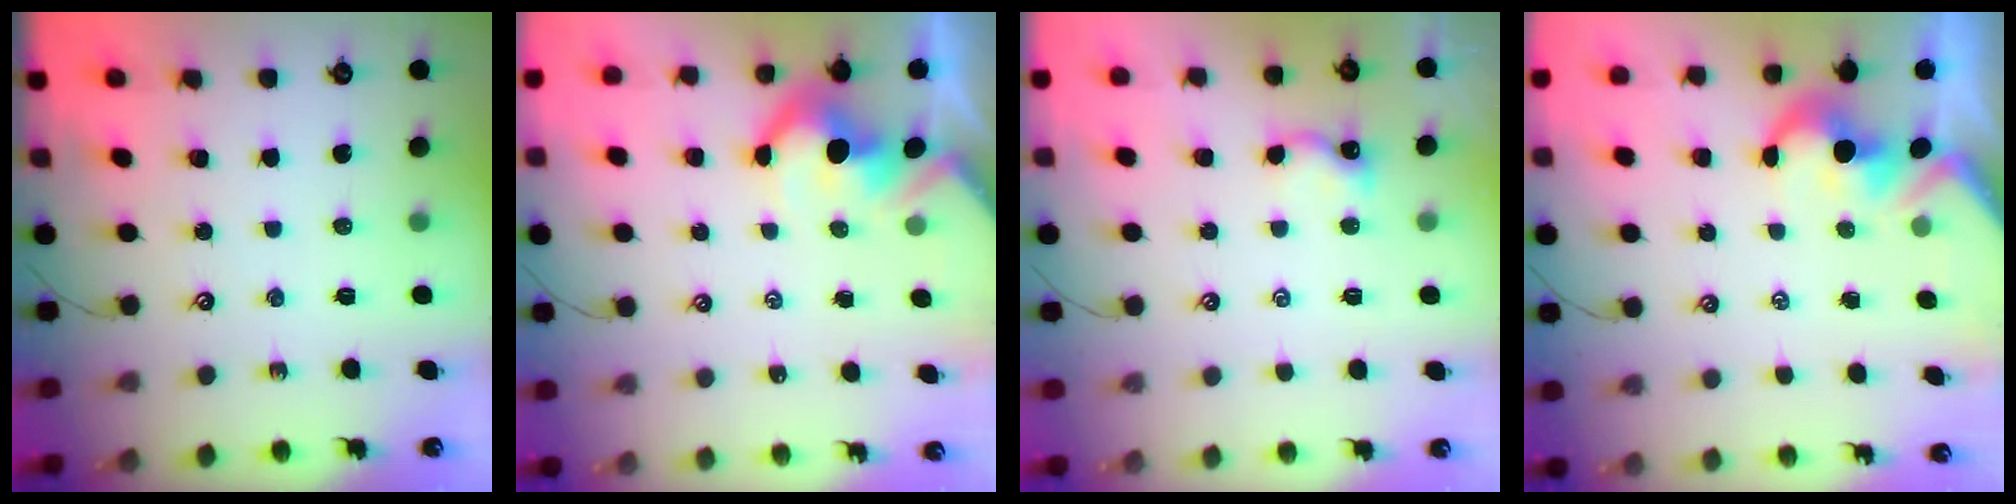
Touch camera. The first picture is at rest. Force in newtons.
{"total": 6.3, "press": 6.2, "slide": 0.9}
{"total": 1.0, "press": 1.0, "slide": 0.2}
{"total": 1.7, "press": 1.3, "slide": 1.0}